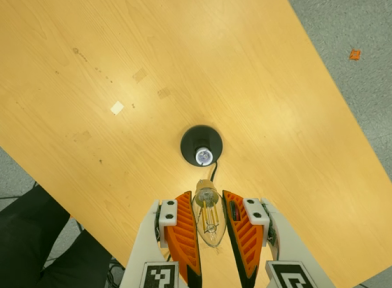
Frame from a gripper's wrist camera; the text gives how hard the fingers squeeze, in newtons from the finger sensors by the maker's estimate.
{"total": 12.1, "left": 12.1, "right": 12.0}